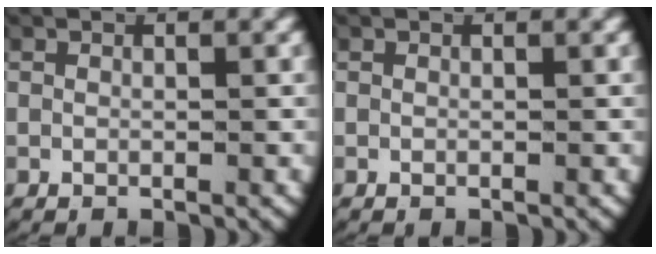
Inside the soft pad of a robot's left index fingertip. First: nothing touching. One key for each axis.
{"total": 0.0}